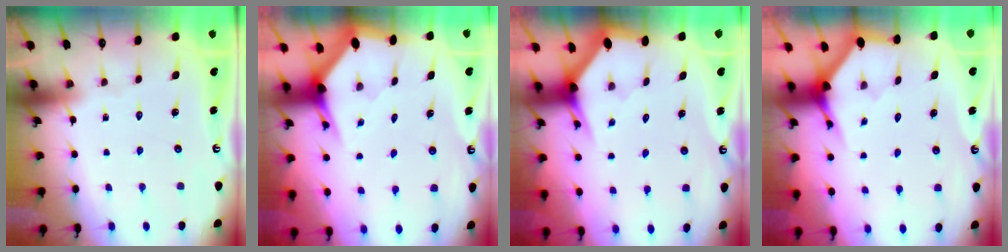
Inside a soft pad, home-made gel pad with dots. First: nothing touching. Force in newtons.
{"total": 3.6, "press": 3.6, "slide": 0.2}
{"total": 3.0, "press": 3.0, "slide": 0.1}
{"total": 3.4, "press": 3.4, "slide": 0.3}